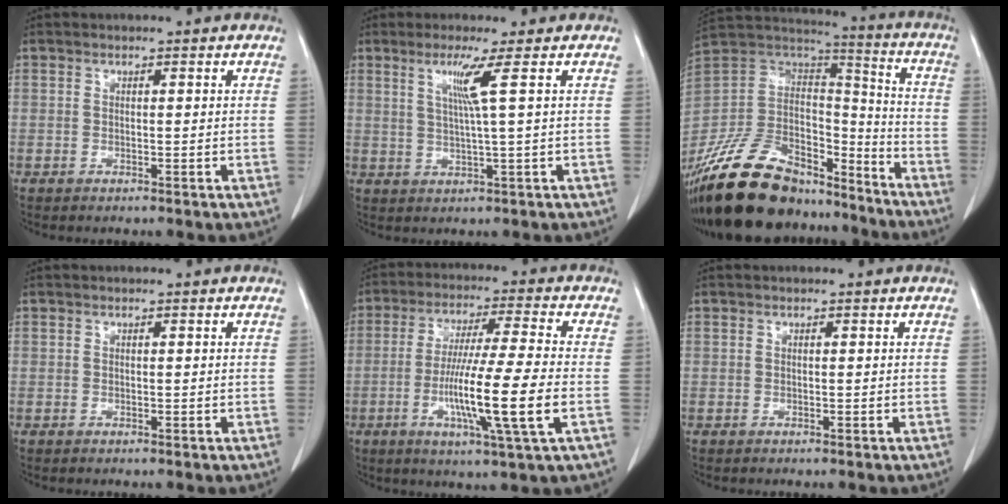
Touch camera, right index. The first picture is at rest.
{"total": 4.4, "force": [1.7, -1.6, 3.8], "torque": [-0.077, -0.008, 0.036]}
{"total": 26.6, "force": [-21.1, 10.4, 12.4], "torque": [-0.273, -0.003, -0.359]}
{"total": 0.0}
{"total": 13.7, "force": [-3.3, -0.6, 13.3], "torque": [-0.249, -0.018, -0.064]}
{"total": 0.0}